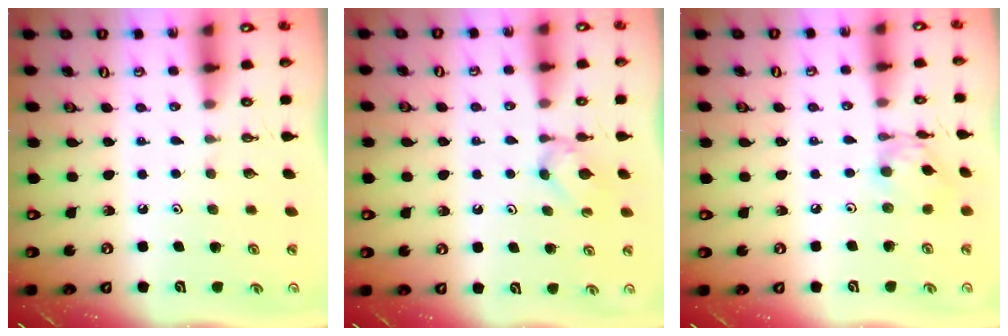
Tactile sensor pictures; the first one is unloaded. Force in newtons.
{"total": 3.0, "press": 2.9, "slide": 0.5}
{"total": 6.3, "press": 6.3, "slide": 0.3}